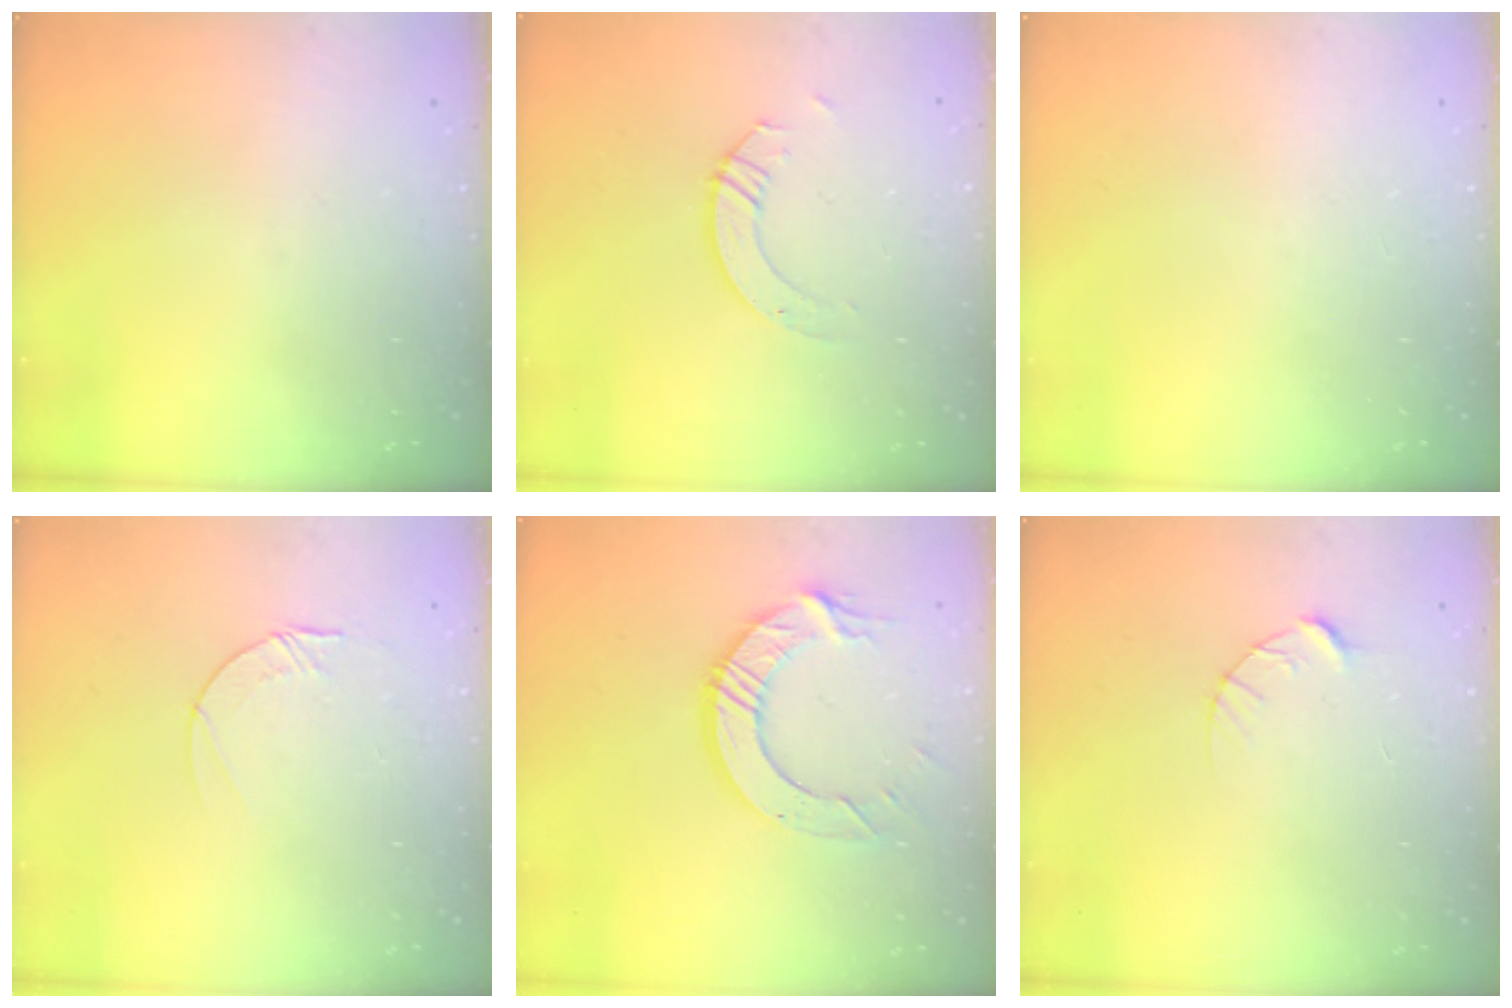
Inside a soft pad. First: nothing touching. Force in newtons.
{"total": 4.0, "press": 4.0, "slide": 0.3}
{"total": 0.0}
{"total": 3.9, "press": 3.9, "slide": 0.4}
{"total": 11.1, "press": 11.0, "slide": 1.1}
{"total": 4.7, "press": 4.7, "slide": 0.6}